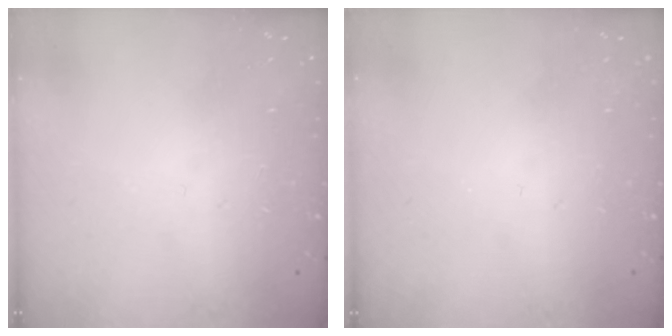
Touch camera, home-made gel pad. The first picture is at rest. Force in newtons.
{"total": 0.0}